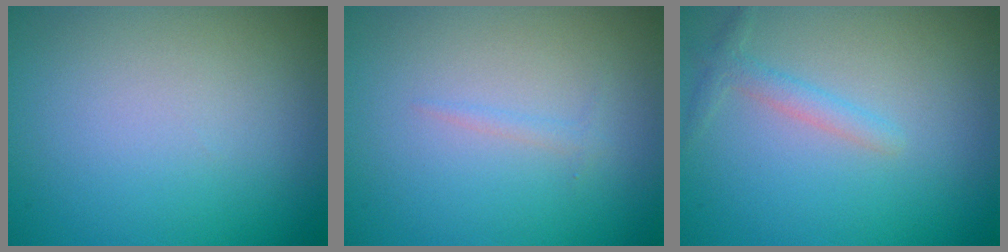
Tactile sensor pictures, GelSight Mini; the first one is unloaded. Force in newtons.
{"total": 0.7, "press": 0.7, "slide": 0.0}
{"total": 1.6, "press": 1.6, "slide": 0.1}